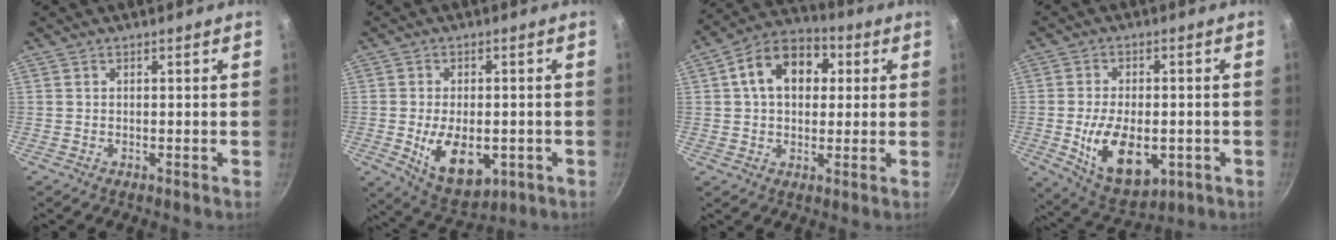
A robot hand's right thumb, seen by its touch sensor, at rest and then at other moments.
{"total": 11.8, "force": [-2.7, 6.8, 9.2], "torque": [-0.126, -0.004, -0.024]}
{"total": 13.4, "force": [3.1, 9.4, 8.9], "torque": [-0.111, 0.021, 0.031]}
{"total": 14.2, "force": [-3.1, 8.1, 11.2], "torque": [-0.170, -0.003, -0.035]}